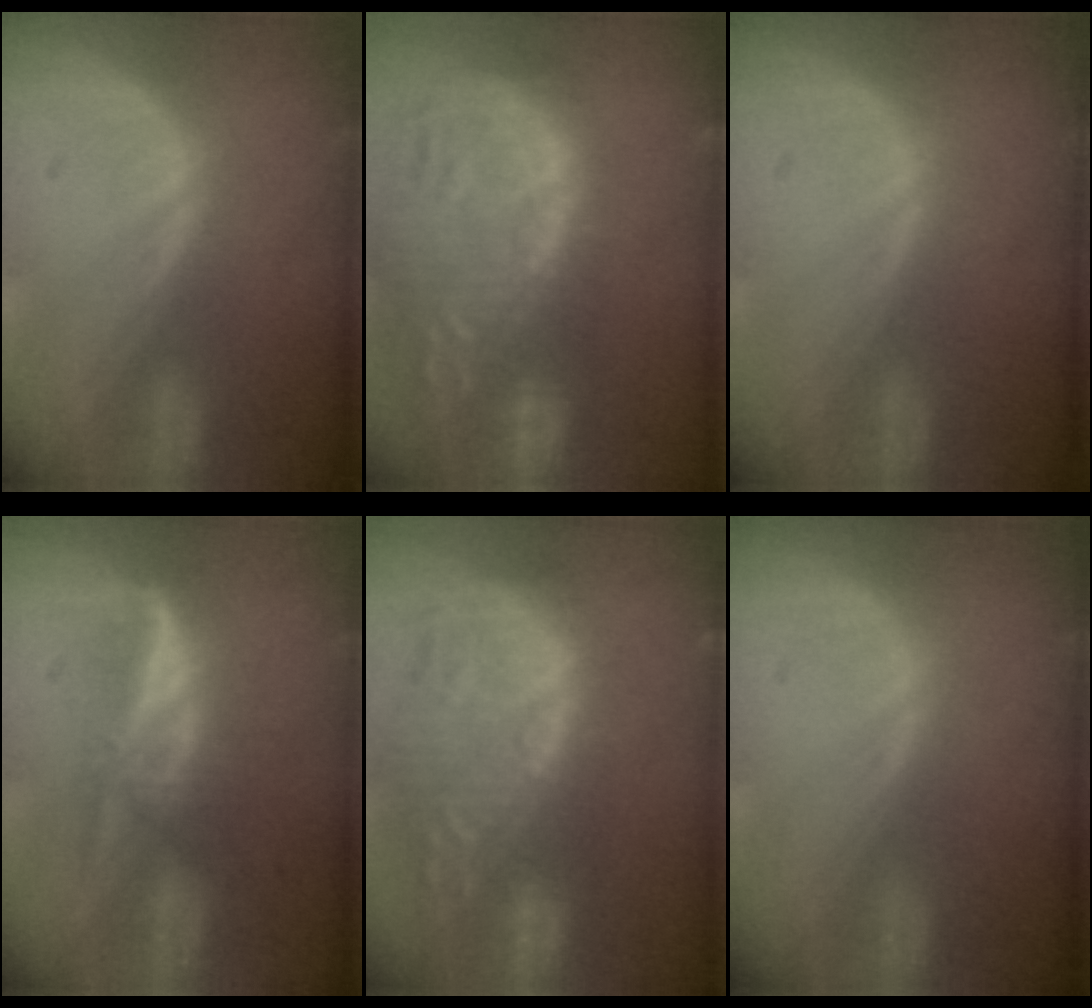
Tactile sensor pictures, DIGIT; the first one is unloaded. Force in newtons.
{"total": 16.0, "press": 13.3, "slide": 9.0}
{"total": 0.0}
{"total": 5.9, "press": 5.4, "slide": 2.3}
{"total": 12.4, "press": 11.5, "slide": 4.7}
{"total": 0.0}